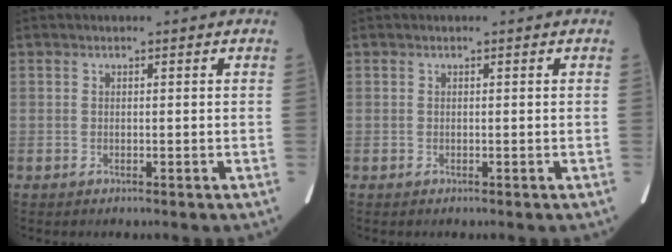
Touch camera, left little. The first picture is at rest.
{"total": 0.0}